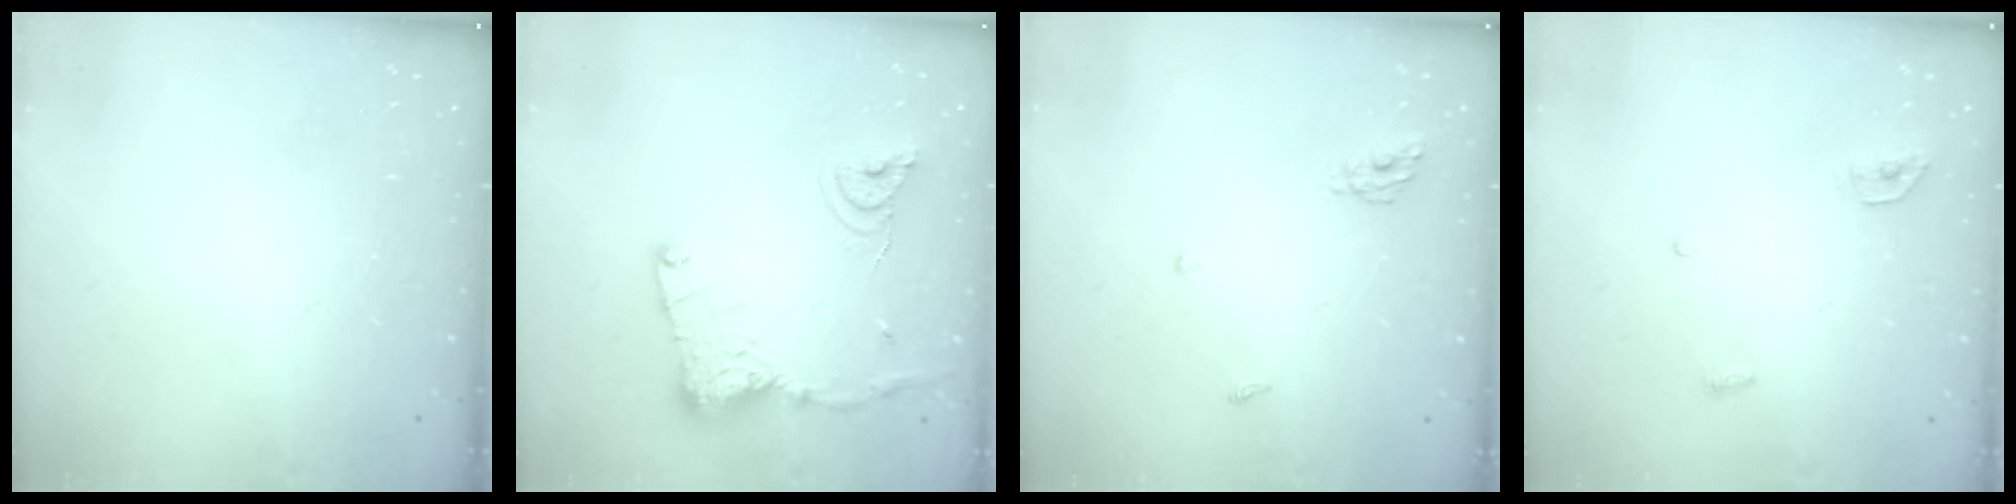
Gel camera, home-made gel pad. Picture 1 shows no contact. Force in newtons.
{"total": 15.3, "press": 15.3, "slide": 1.2}
{"total": 5.2, "press": 5.1, "slide": 0.3}
{"total": 3.4, "press": 3.4, "slide": 0.3}